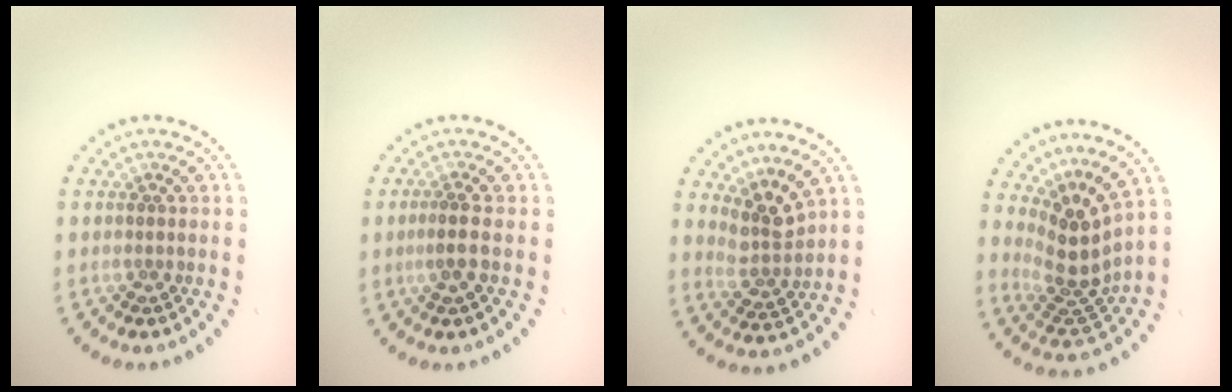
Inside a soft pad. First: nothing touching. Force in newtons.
{"total": 1.8, "press": 1.6, "slide": 0.8}
{"total": 2.9, "press": 2.2, "slide": 1.9}
{"total": 4.0, "press": 2.8, "slide": 2.9}